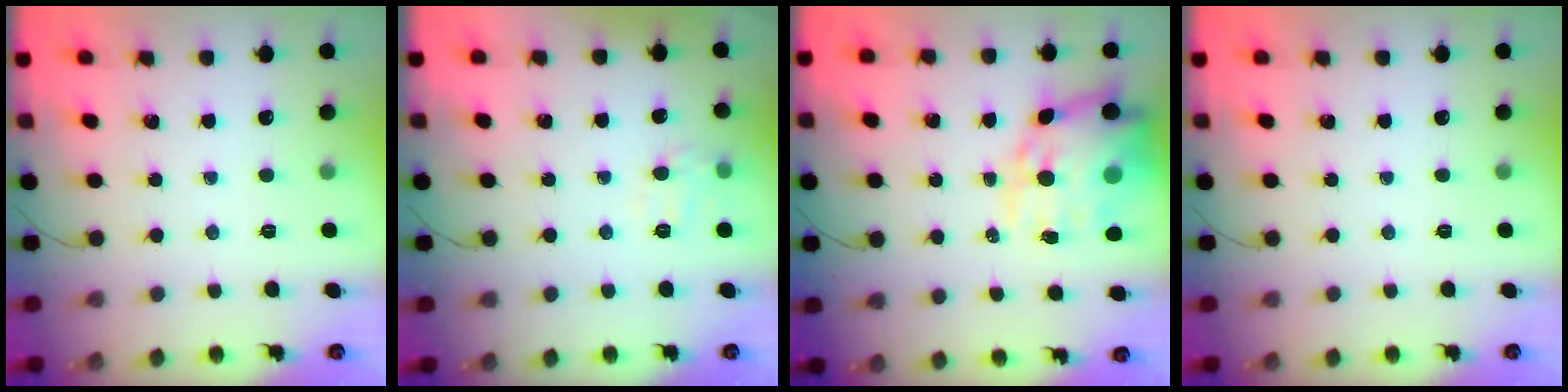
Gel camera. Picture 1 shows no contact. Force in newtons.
{"total": 7.2, "press": 7.1, "slide": 0.8}
{"total": 19.4, "press": 18.8, "slide": 4.8}
{"total": 0.0}